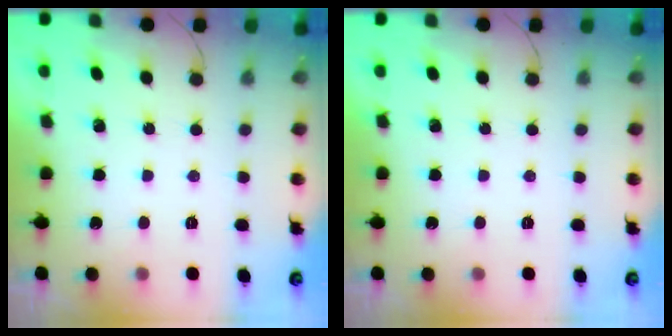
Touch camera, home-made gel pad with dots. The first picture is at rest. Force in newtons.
{"total": 0.0}